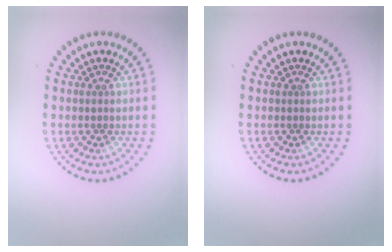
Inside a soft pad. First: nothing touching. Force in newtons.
{"total": 0.0}